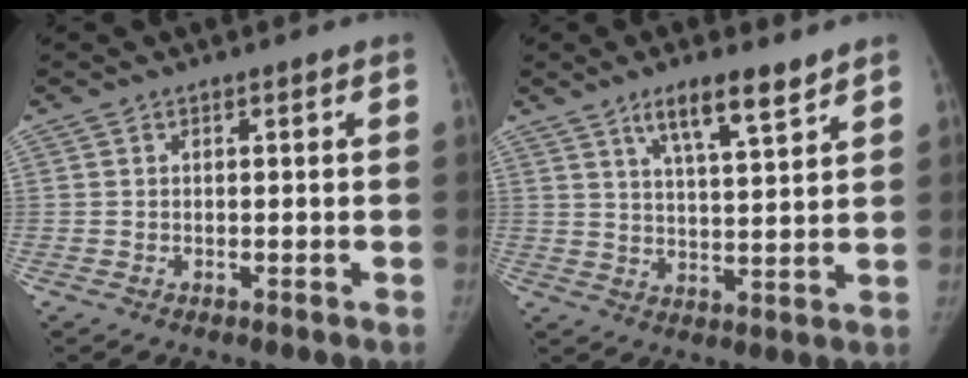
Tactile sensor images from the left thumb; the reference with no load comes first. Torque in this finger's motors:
{"motor_torque": [0.65, -0.28, 0.69, -0.70, 0.23]}